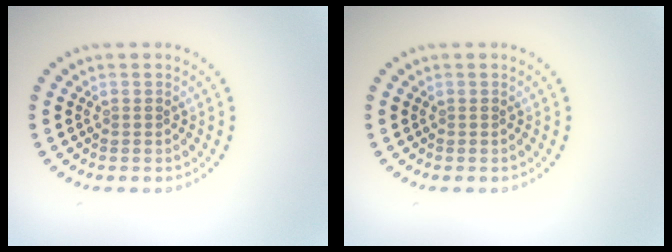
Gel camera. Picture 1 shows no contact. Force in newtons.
{"total": 0.0}